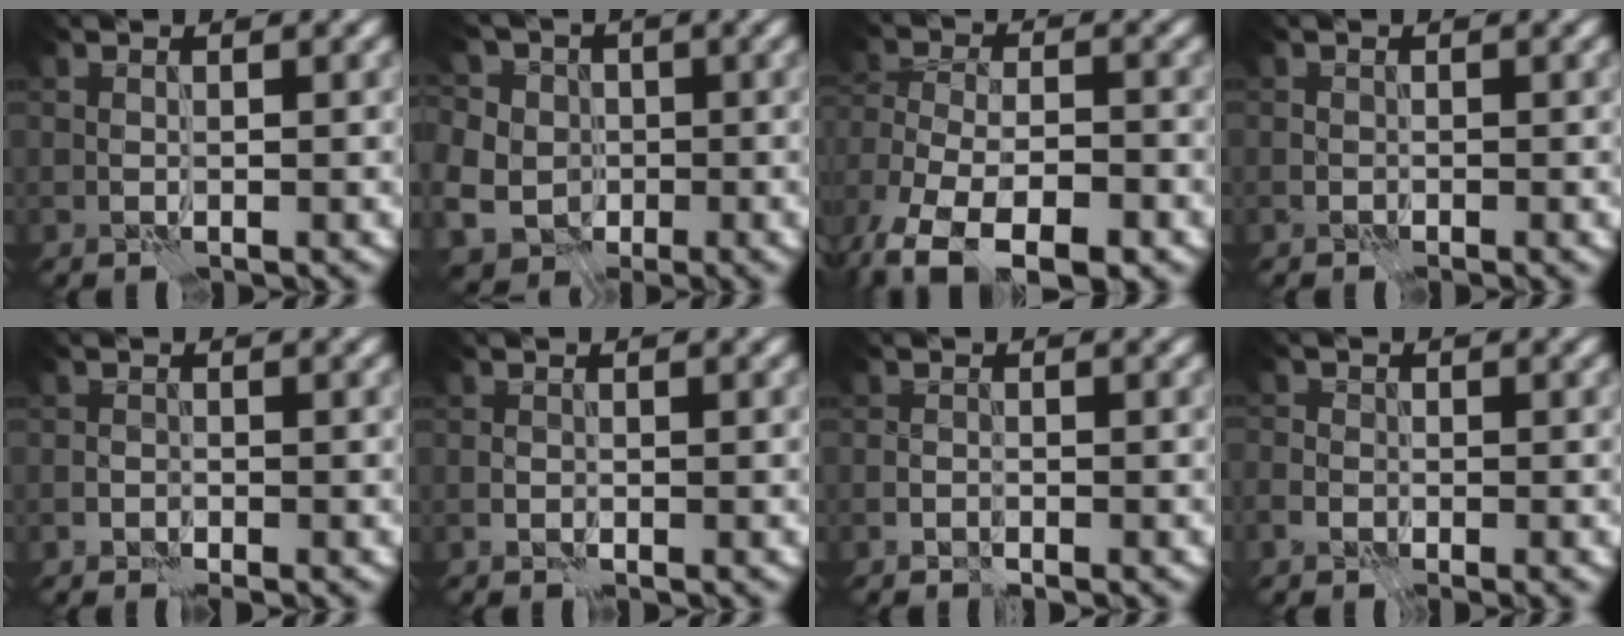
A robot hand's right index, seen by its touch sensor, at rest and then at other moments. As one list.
[{"total": 9.2, "force": [-0.1, 8.6, 3.2], "torque": [-0.079, 0.022, -0.037]}, {"total": 10.9, "force": [-7.6, 5.6, 5.3], "torque": [-0.093, -0.001, -0.120]}, {"total": 0.6, "force": [-0.5, 0.0, -0.2], "torque": [0.003, 0.002, -0.008]}, {"total": 1.2, "force": [-1.1, 0.1, -0.1], "torque": [0.001, 0.002, -0.021]}, {"total": 0.5, "force": [-0.5, 0.0, -0.1], "torque": [0.001, 0.002, -0.007]}, {"total": 0.9, "force": [-0.9, -0.1, -0.2], "torque": [0.003, 0.002, -0.017]}, {"total": 1.5, "force": [-1.3, 0.8, 0.3], "torque": [-0.003, 0.002, -0.025]}]